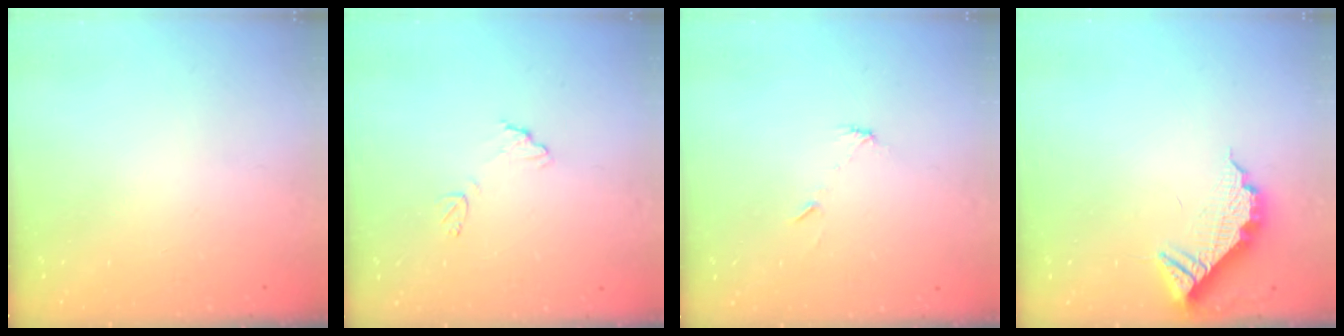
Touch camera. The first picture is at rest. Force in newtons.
{"total": 8.7, "press": 8.6, "slide": 0.6}
{"total": 4.9, "press": 4.9, "slide": 0.3}
{"total": 10.5, "press": 10.5, "slide": 0.9}